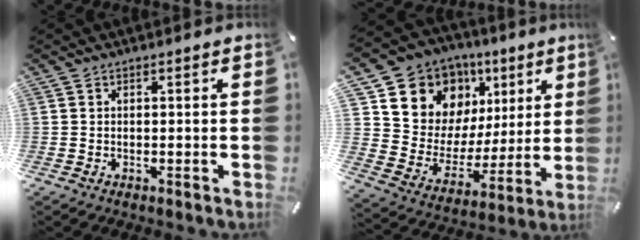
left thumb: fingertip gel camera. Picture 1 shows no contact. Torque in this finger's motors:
{"motor_torque": [1.58, 1.58, 1.34, -1.43, 0.13]}